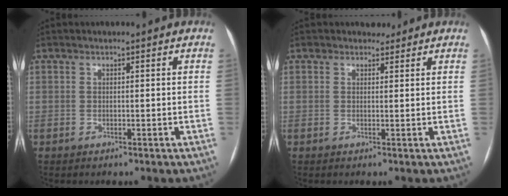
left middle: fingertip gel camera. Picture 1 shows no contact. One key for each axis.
{"total": 1.6, "fx": 1.3, "fy": 0.9, "fz": -0.1, "tx": 0.004, "ty": 0.002, "tz": 0.016}